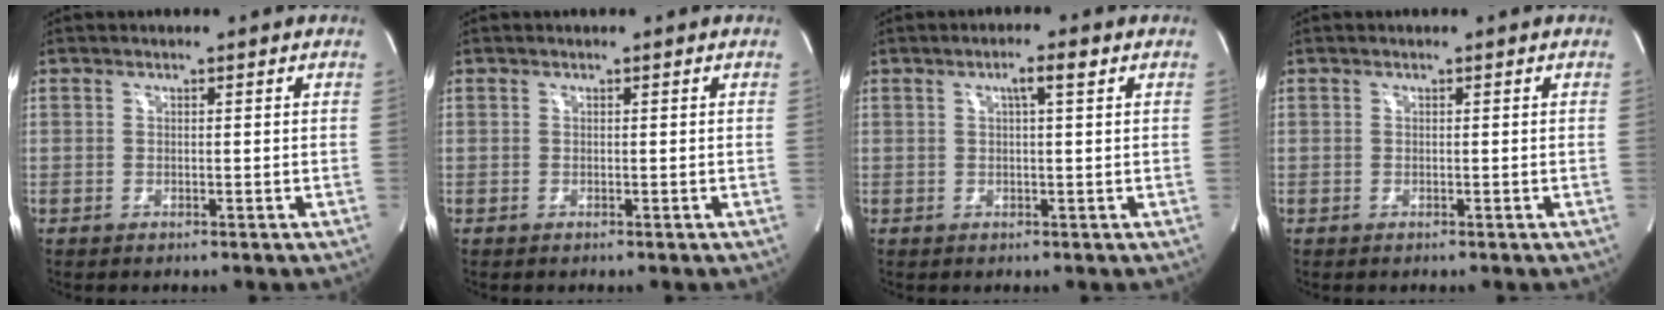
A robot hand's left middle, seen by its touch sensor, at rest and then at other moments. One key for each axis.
{"total": 0.0}
{"total": 2.6, "fx": 1.1, "fy": 0.0, "fz": 2.4, "tx": -0.044, "ty": 0.007, "tz": 0.018}
{"total": 0.0}